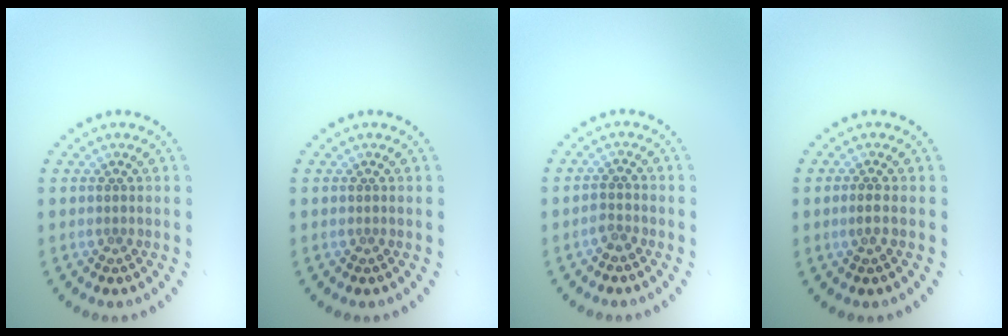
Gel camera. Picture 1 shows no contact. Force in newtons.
{"total": 0.0}
{"total": 1.3, "press": 1.0, "slide": 0.8}
{"total": 1.0, "press": 0.8, "slide": 0.6}